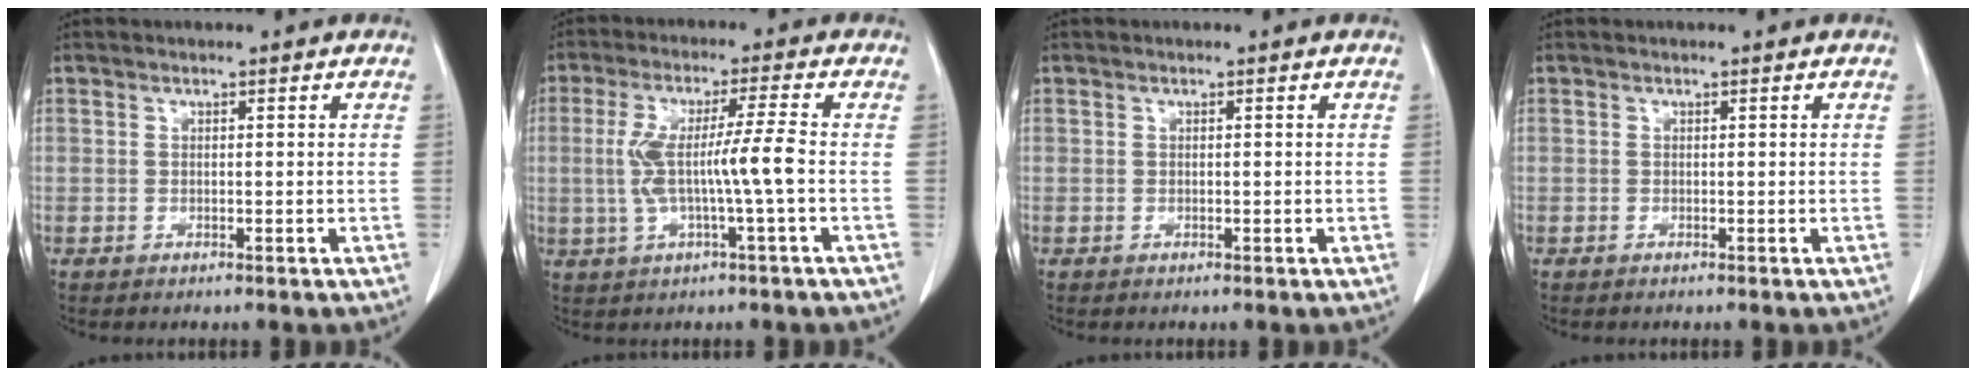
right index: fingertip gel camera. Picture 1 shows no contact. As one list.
[{"total": 8.1, "force": [-0.7, -0.5, 8.1], "torque": [-0.164, 0.012, -0.011]}, {"total": 0.0}, {"total": 0.0}]